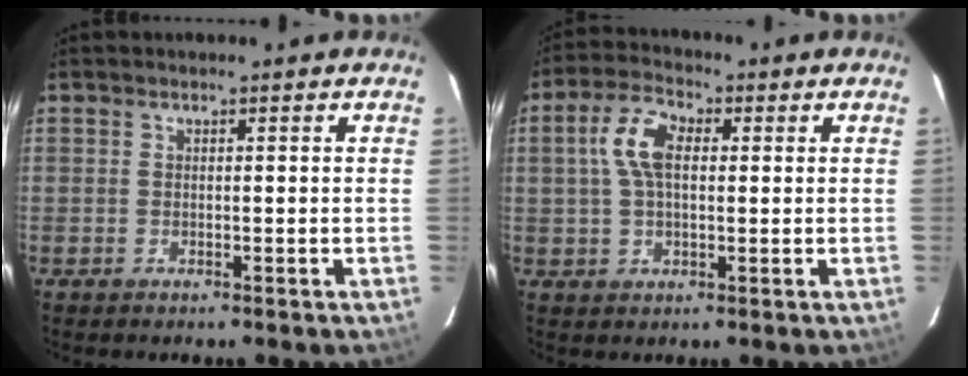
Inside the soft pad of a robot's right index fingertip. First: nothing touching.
{"total": 7.6, "force": [1.4, 4.1, 6.2], "torque": [-0.124, 0.020, 0.027]}